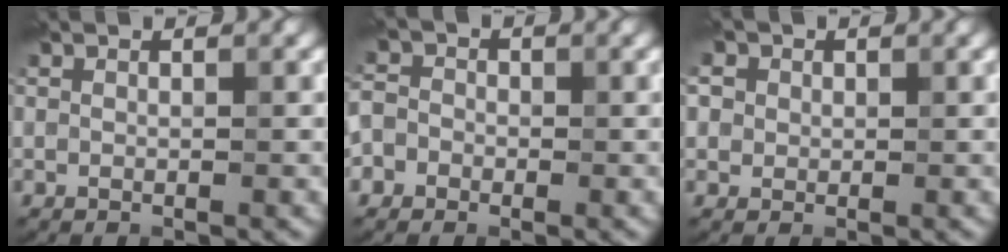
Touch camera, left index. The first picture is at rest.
{"total": 3.0, "force": [-1.2, 2.7, 0.7], "torque": [0.008, 0.015, -0.043]}
{"total": 7.4, "force": [3.2, 5.8, 3.4], "torque": [-0.057, 0.033, 0.014]}